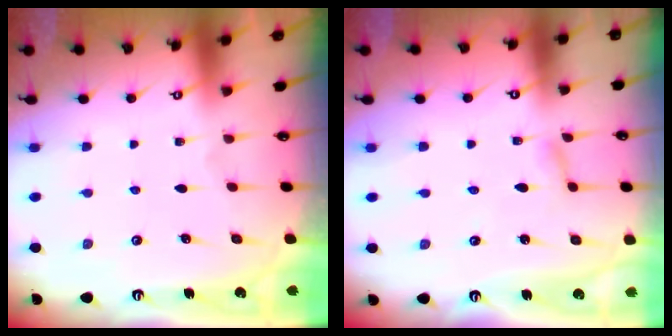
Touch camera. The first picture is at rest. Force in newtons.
{"total": 1.8, "press": 1.7, "slide": 0.1}